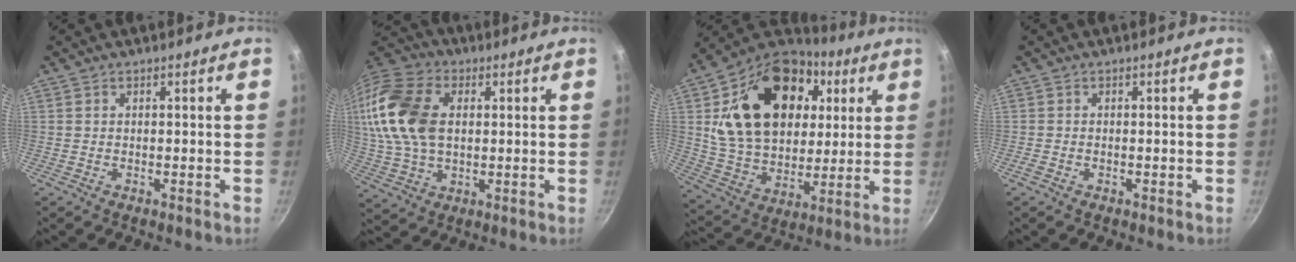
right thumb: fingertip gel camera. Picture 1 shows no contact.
{"total": 18.8, "force": [2.9, 12.3, 13.9], "torque": [-0.268, 0.014, 0.051]}
{"total": 26.2, "force": [7.3, 17.6, 17.9], "torque": [-0.282, -0.007, 0.127]}
{"total": 0.8, "force": [-0.5, 0.5, 0.4], "torque": [-0.014, 0.002, -0.014]}